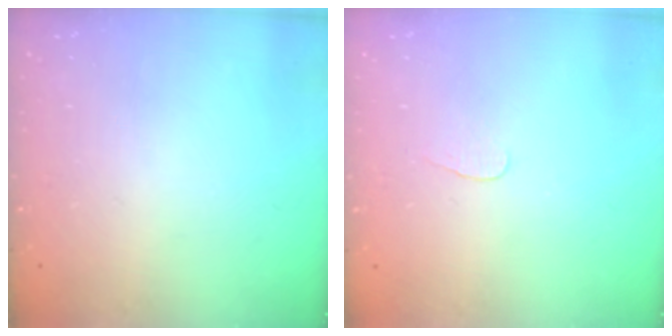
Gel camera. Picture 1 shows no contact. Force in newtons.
{"total": 2.8, "press": 2.7, "slide": 0.3}